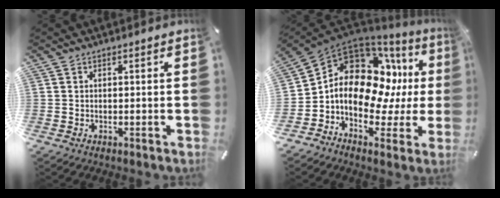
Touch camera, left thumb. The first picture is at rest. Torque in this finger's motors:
{"motor_torque": [2.39, 2.62, 1.62, 1.15, 0.28]}